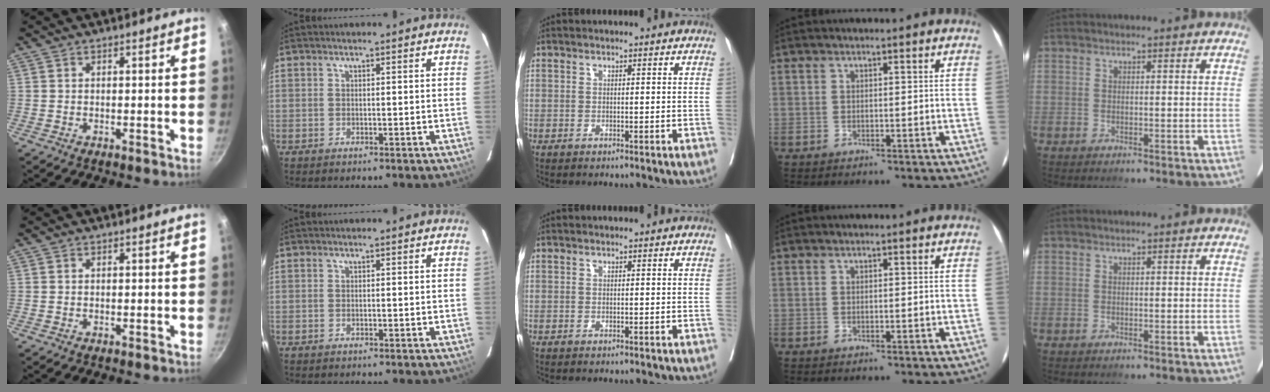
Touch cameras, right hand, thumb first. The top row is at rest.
{}